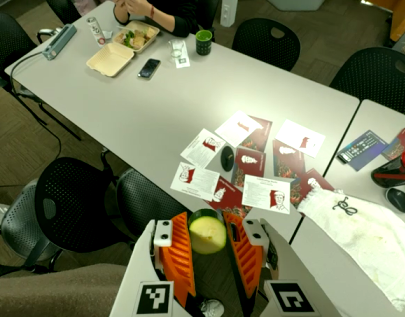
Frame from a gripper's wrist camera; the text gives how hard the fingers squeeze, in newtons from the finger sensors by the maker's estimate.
{"total": 11.2, "left": 11.1, "right": 11.4}